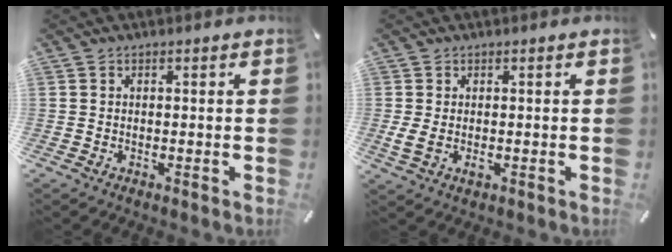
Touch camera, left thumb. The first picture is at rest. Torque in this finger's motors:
{"motor_torque": [-0.28, 0.86, -0.03, -0.02, 0.06]}